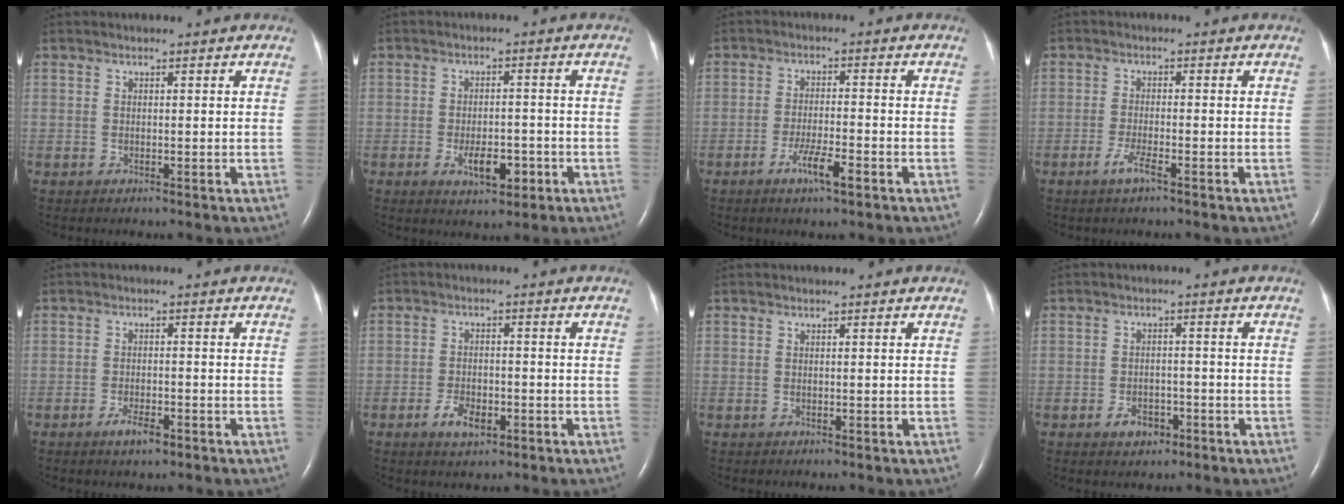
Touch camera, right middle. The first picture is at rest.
{"total": 5.2, "force": [-2.2, 2.2, 4.2], "torque": [-0.071, -0.001, -0.027]}
{"total": 4.6, "force": [-2.6, 0.4, 3.8], "torque": [-0.073, -0.004, -0.046]}
{"total": 2.6, "force": [-1.6, 0.1, 2.1], "torque": [-0.049, -0.005, -0.034]}
{"total": 3.0, "force": [-1.9, 0.8, 2.1], "torque": [-0.044, 0.000, -0.033]}
{"total": 4.2, "force": [-2.1, 2.1, 3.0], "torque": [-0.058, 0.001, -0.032]}
{"total": 0.0}
{"total": 3.5, "force": [-2.0, 2.2, 1.9], "torque": [-0.032, 0.004, -0.025]}